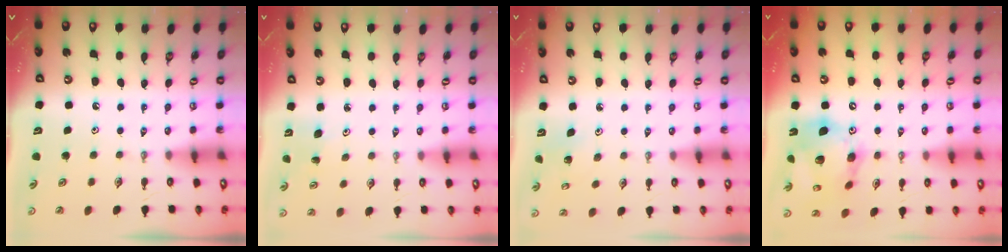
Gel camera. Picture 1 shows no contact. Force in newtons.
{"total": 3.6, "press": 3.5, "slide": 0.4}
{"total": 2.6, "press": 2.6, "slide": 0.2}
{"total": 18.8, "press": 18.6, "slide": 3.2}